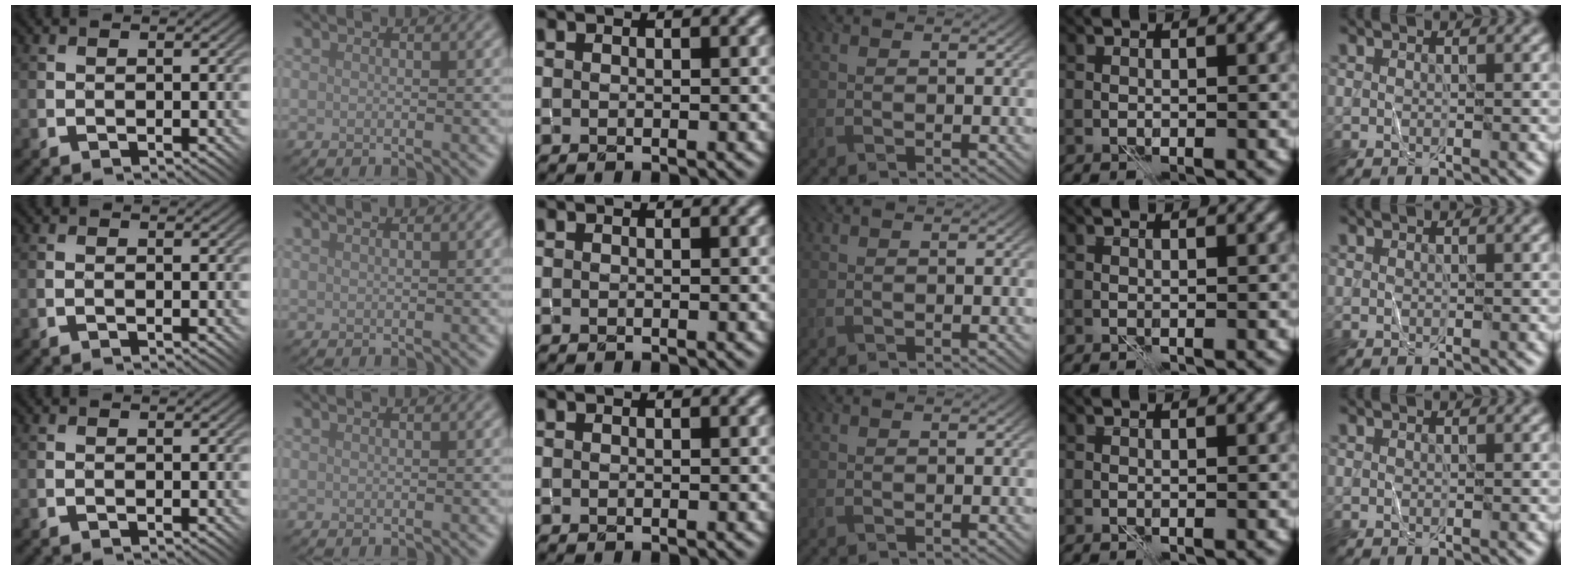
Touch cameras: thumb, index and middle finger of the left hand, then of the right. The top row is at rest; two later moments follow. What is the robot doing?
{"motion": "fold", "object": "shorts"}